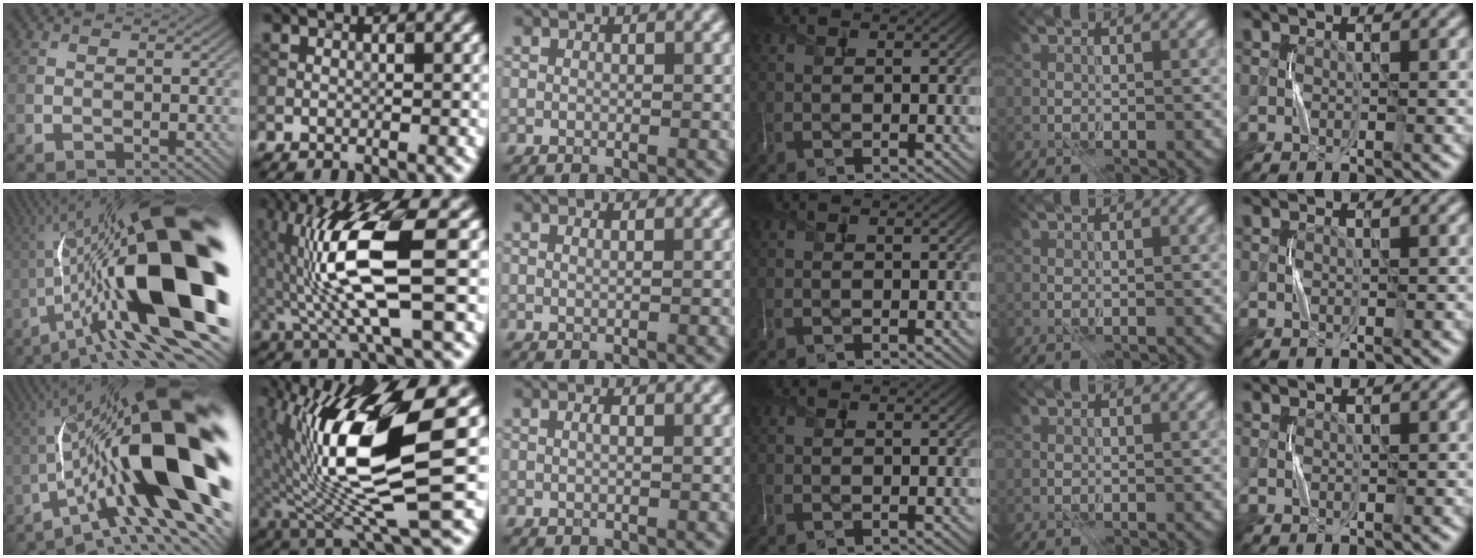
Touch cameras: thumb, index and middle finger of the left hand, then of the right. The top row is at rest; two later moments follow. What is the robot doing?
{"motion": "press", "object": "grip strengthener"}